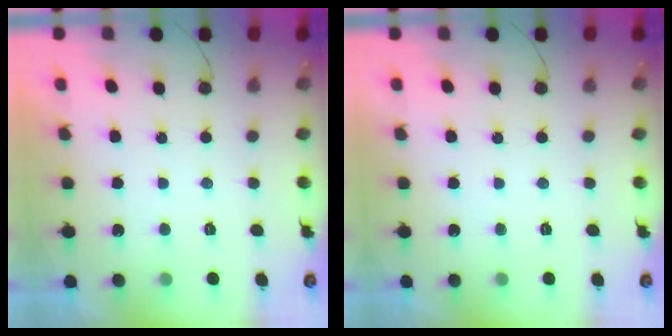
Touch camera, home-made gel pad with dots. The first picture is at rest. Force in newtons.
{"total": 0.0}